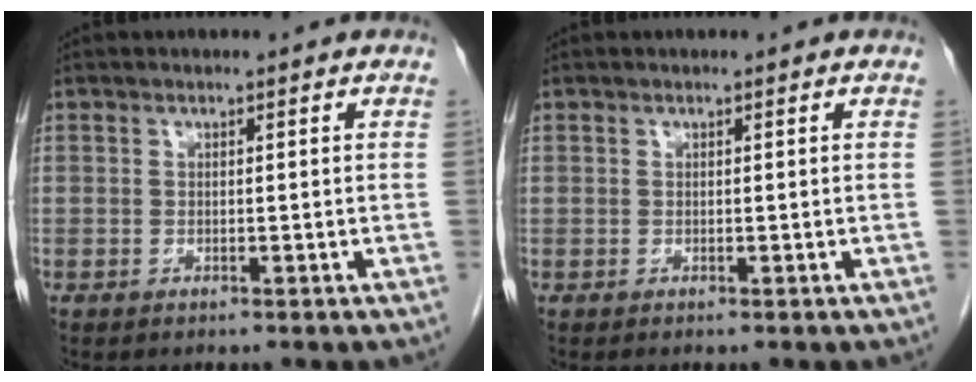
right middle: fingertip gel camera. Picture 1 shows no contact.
{"total": 0.0}